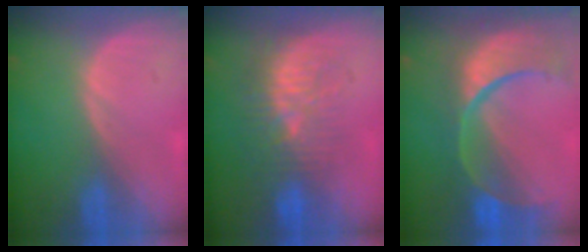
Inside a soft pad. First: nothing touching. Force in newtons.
{"total": 9.6, "press": 8.9, "slide": 3.5}
{"total": 13.5, "press": 10.8, "slide": 8.0}